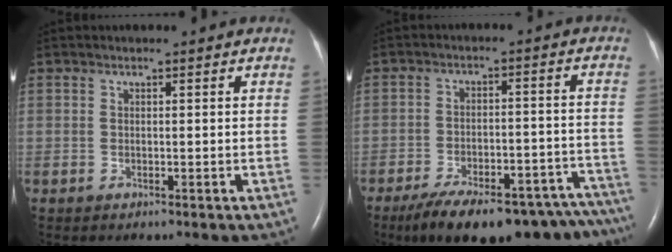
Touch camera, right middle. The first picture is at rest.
{"total": 23.5, "force": [-19.6, 7.1, 10.9], "torque": [-0.112, 0.013, -0.258]}